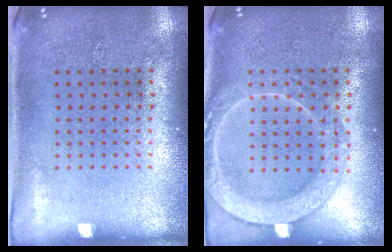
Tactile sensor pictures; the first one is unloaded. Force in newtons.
{"total": 3.4, "press": 3.3, "slide": 0.5}